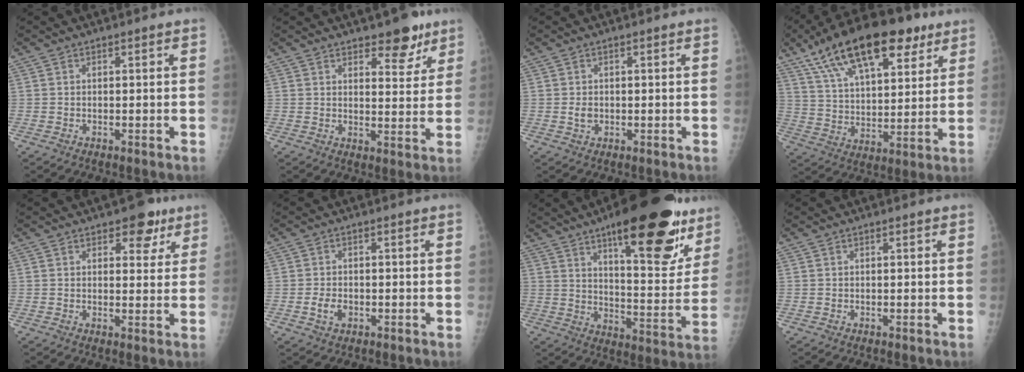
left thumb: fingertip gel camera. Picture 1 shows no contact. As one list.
[{"total": 7.2, "force": [5.0, 3.2, 4.1], "torque": [-0.025, -0.030, 0.067]}, {"total": 1.7, "force": [-0.1, 1.3, 1.1], "torque": [-0.015, 0.000, 0.001]}, {"total": 23.1, "force": [13.5, 10.1, 15.8], "torque": [-0.240, -0.017, 0.230]}, {"total": 6.0, "force": [3.4, 3.4, 3.5], "torque": [-0.010, -0.012, 0.040]}, {"total": 3.0, "force": [-1.0, 2.0, 2.0], "torque": [-0.033, 0.005, -0.015]}, {"total": 25.8, "force": [15.5, 8.2, 18.9], "torque": [-0.223, -0.065, 0.225]}, {"total": 0.0}]